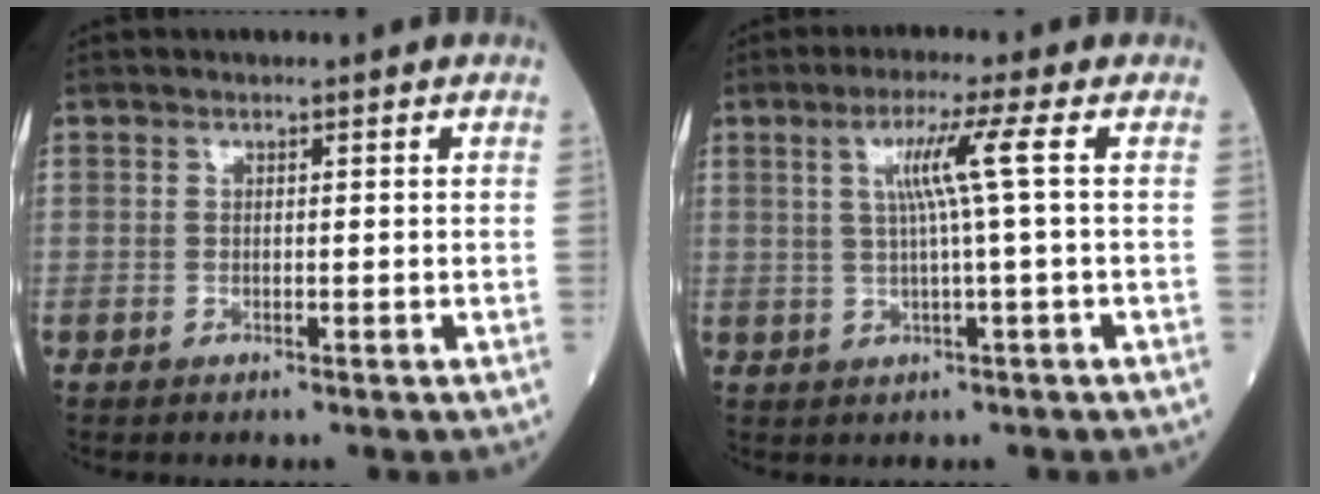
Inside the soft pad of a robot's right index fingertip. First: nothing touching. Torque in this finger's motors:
{"motor_torque": [0.82, 0.20, 0.37, 0.12]}